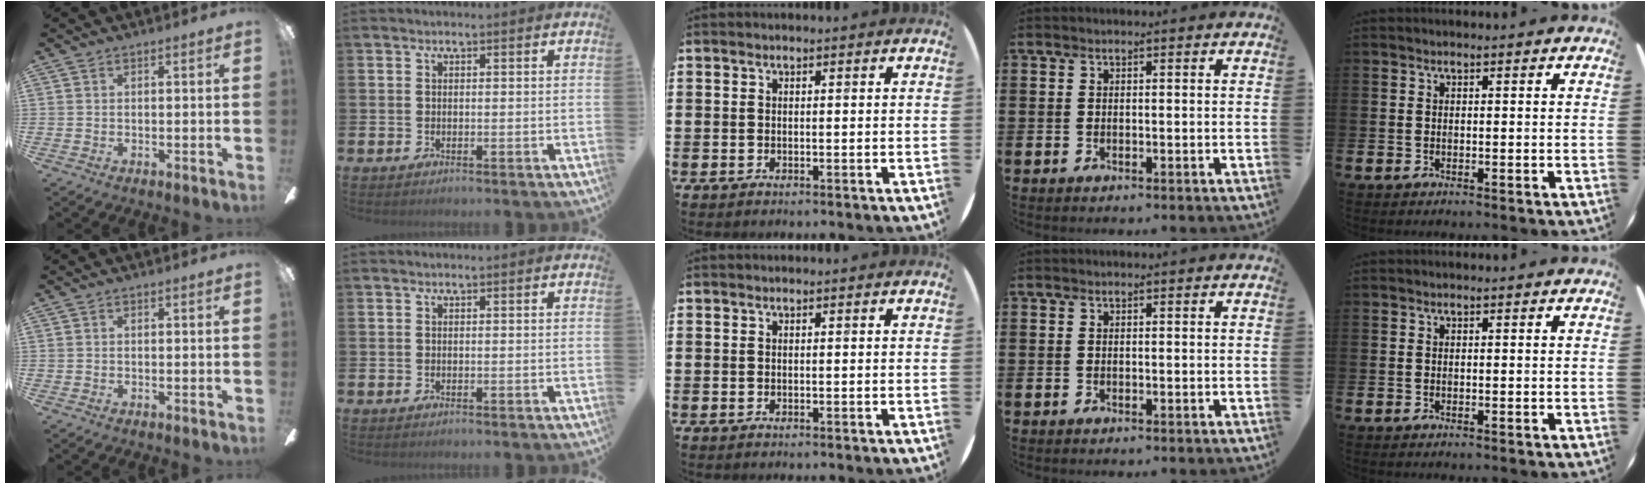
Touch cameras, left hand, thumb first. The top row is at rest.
{}